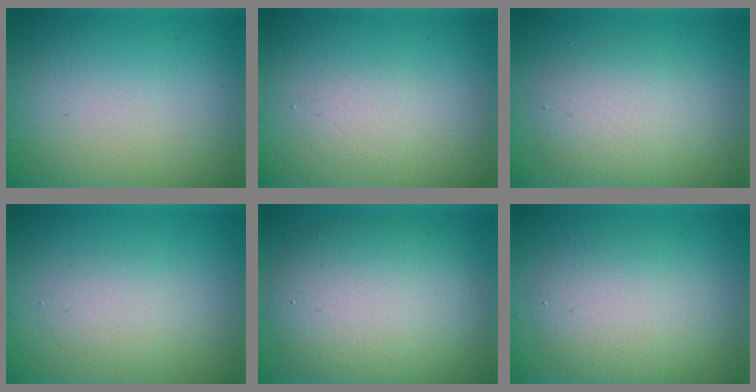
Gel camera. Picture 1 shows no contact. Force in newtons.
{"total": 1.3, "press": 1.3, "slide": 0.2}
{"total": 4.0, "press": 4.0, "slide": 0.5}
{"total": 2.1, "press": 2.1, "slide": 0.2}
{"total": 8.5, "press": 8.4, "slide": 1.1}
{"total": 4.8, "press": 4.8, "slide": 0.2}